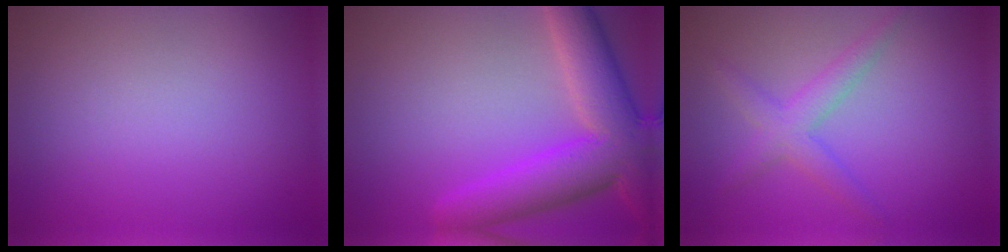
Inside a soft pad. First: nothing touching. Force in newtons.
{"total": 9.5, "press": 9.5, "slide": 0.5}
{"total": 2.9, "press": 2.9, "slide": 0.1}